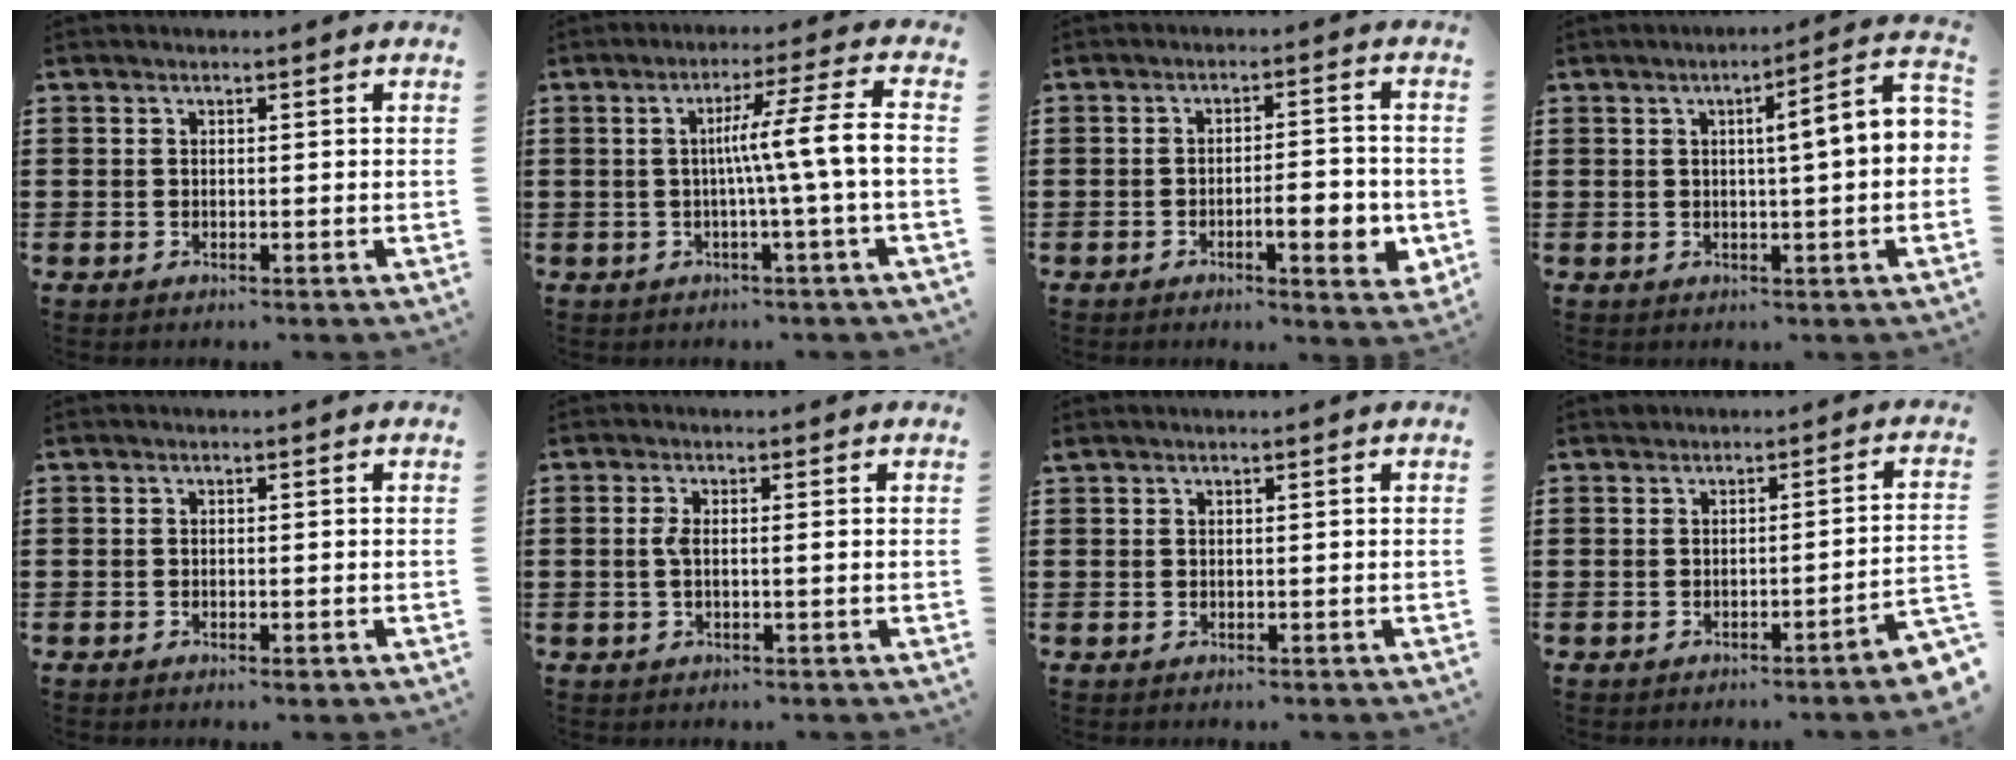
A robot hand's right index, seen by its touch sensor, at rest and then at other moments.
{"total": 8.2, "force": [-0.6, -1.1, 8.1], "torque": [-0.138, -0.008, -0.023]}
{"total": 6.0, "force": [-2.0, 1.6, 5.5], "torque": [-0.073, -0.006, -0.037]}
{"total": 5.6, "force": [0.4, 0.3, 5.6], "torque": [-0.086, -0.011, -0.003]}
{"total": 0.6, "force": [-0.3, 0.1, 0.5], "torque": [-0.012, -0.007, -0.004]}
{"total": 2.0, "force": [-0.1, 0.4, 2.0], "torque": [-0.046, -0.003, -0.005]}
{"total": 0.0}
{"total": 1.7, "force": [-1.3, -0.3, 1.1], "torque": [-0.021, 0.000, -0.027]}